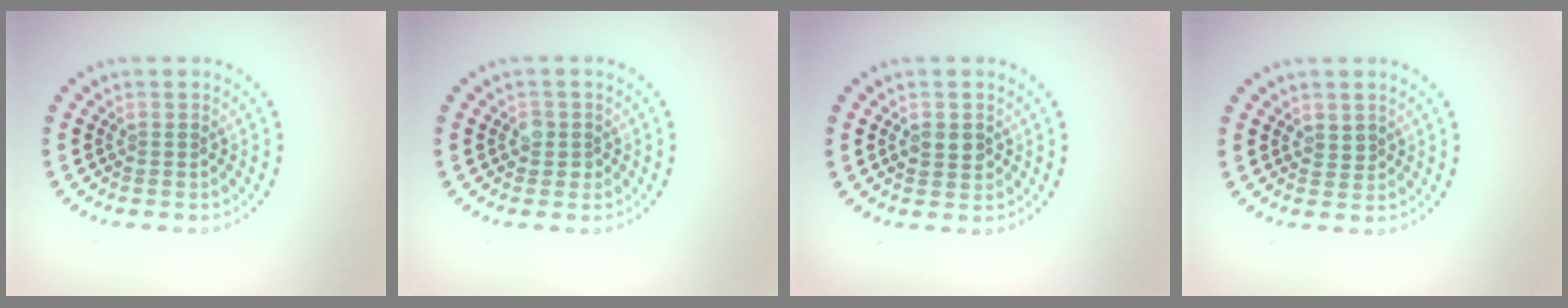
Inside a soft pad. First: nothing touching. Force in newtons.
{"total": 1.5, "press": 1.3, "slide": 0.6}
{"total": 1.7, "press": 1.7, "slide": 0.3}
{"total": 0.7, "press": 0.5, "slide": 0.6}